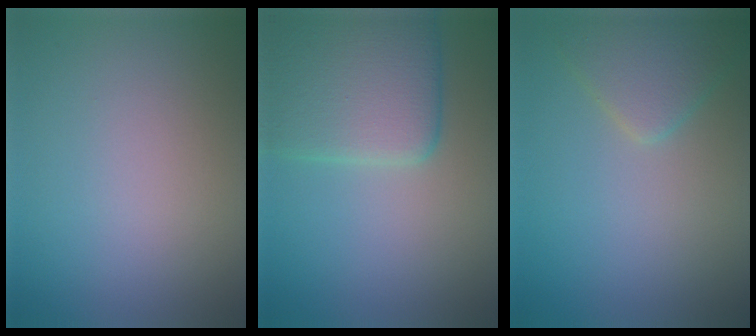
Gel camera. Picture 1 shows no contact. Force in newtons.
{"total": 6.2, "press": 6.2, "slide": 0.2}
{"total": 2.7, "press": 2.7, "slide": 0.2}